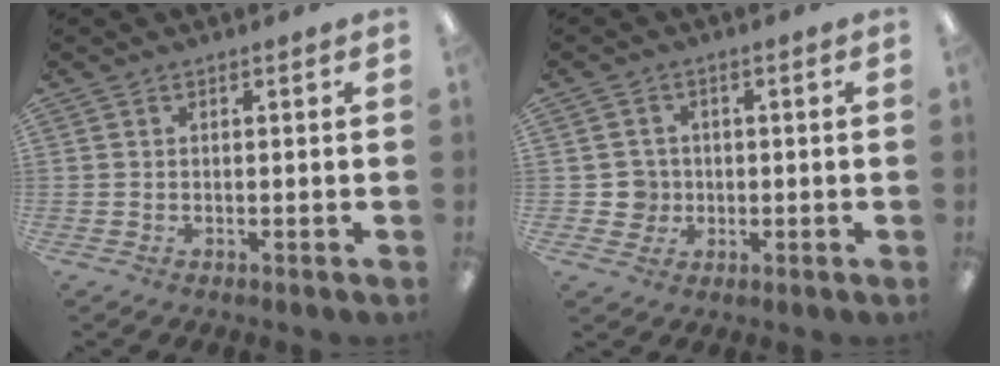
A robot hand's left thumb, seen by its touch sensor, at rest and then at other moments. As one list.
[{"total": 4.4, "force": [-0.3, 4.3, 0.5], "torque": [-0.009, 0.008, -0.004]}]